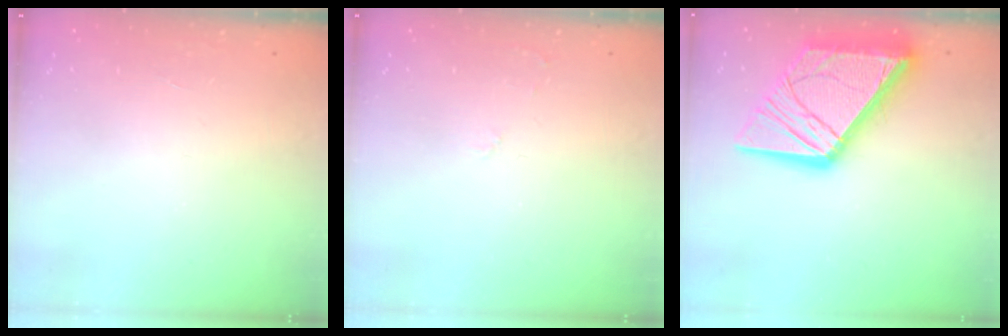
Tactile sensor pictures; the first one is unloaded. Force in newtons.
{"total": 2.5, "press": 2.5, "slide": 0.4}
{"total": 24.9, "press": 24.8, "slide": 2.8}